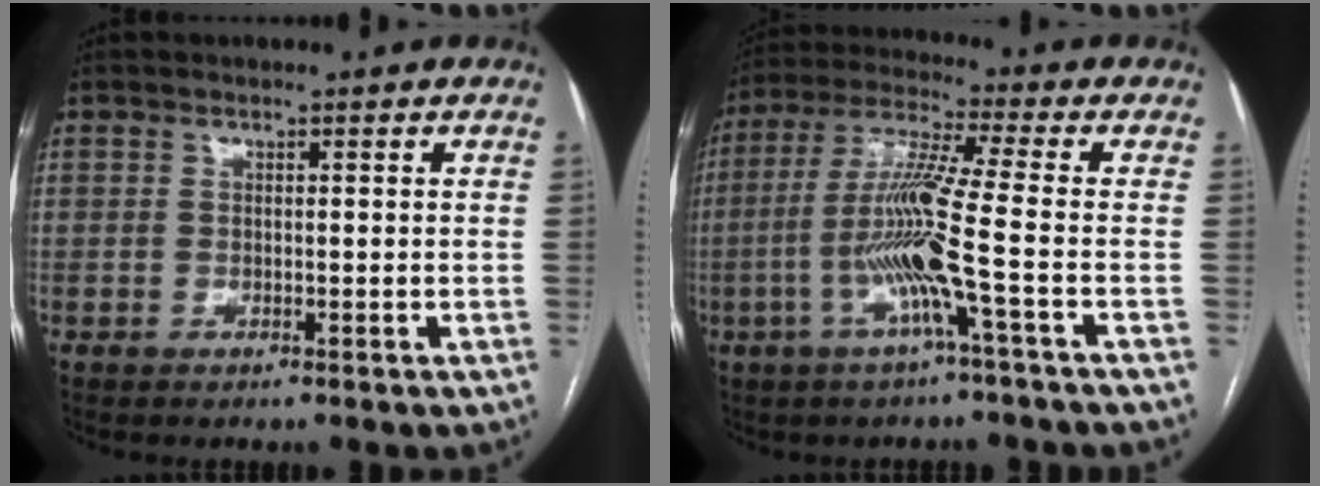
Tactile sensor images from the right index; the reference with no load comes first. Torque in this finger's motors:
{"motor_torque": [1.99, -0.15, 1.05, 0.21]}